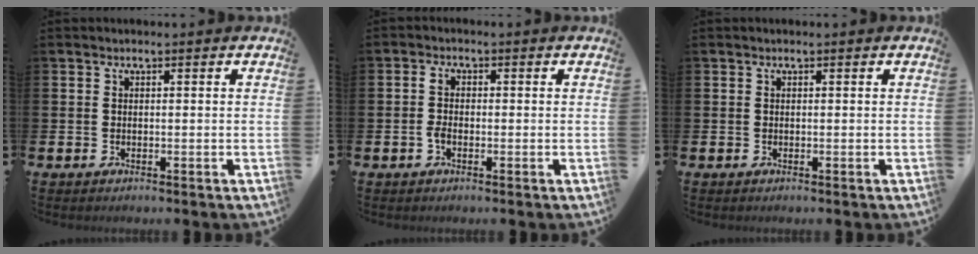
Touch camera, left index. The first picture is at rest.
{"total": 2.3, "force": [-0.4, 1.4, 1.8], "torque": [-0.032, 0.006, -0.009]}
{"total": 0.0}